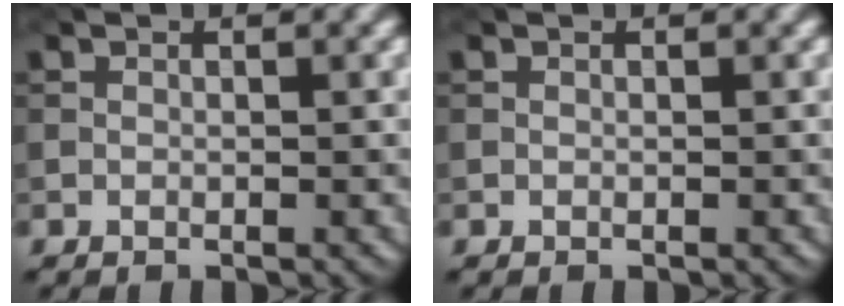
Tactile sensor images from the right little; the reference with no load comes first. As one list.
[{"total": 0.0}]